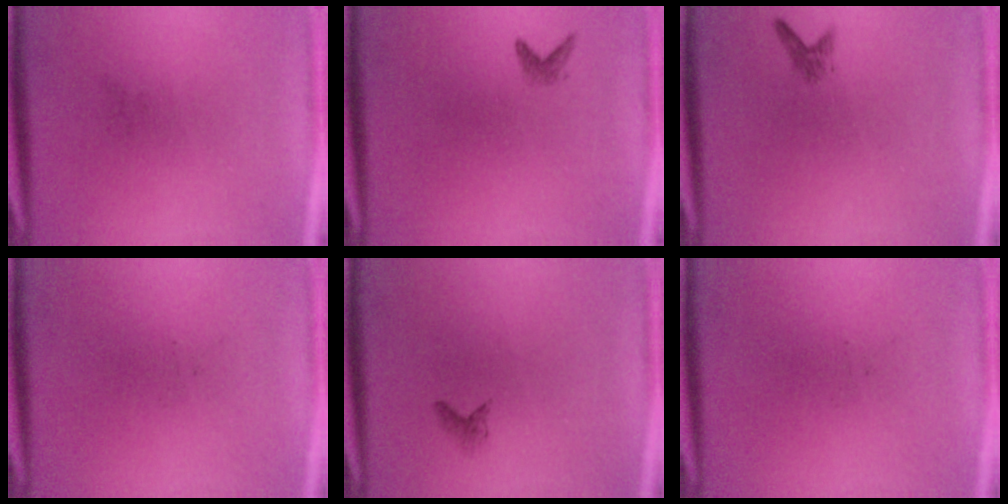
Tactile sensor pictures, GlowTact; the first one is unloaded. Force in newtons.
{"total": 0.9}
{"total": 1.1}
{"total": 0.0}
{"total": 0.7}
{"total": 0.0}